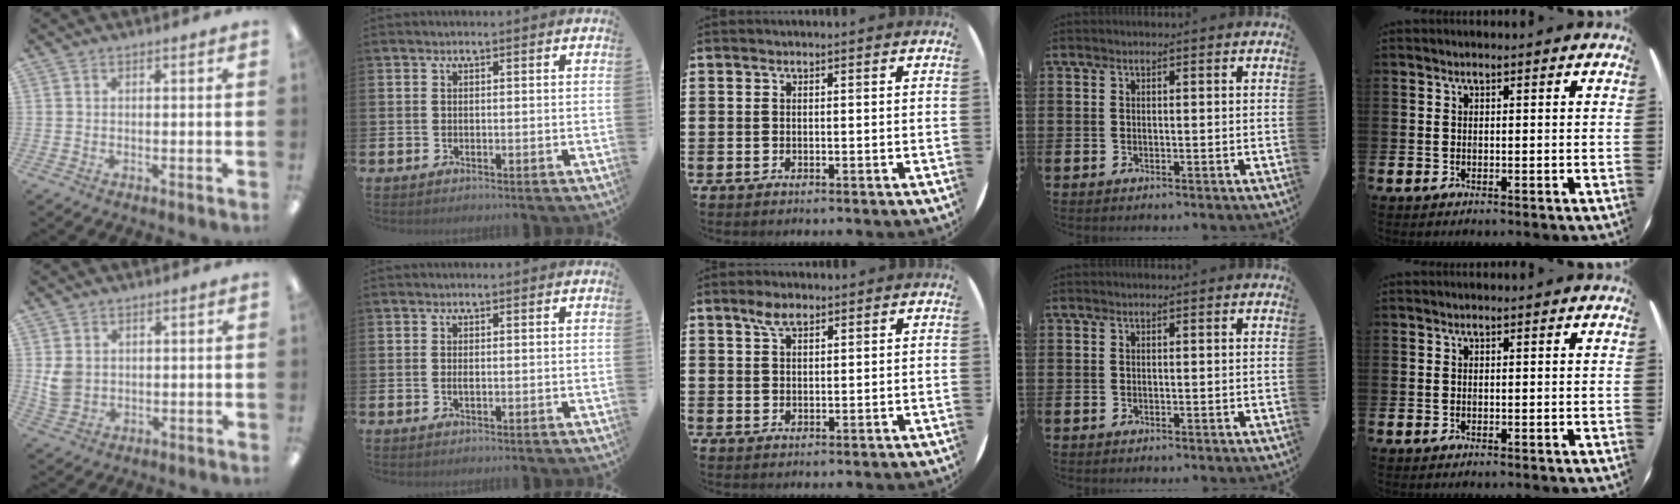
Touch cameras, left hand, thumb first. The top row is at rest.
{"thumb": {"total": 5.2, "force": [1.5, 4.4, 2.2], "torque": [-0.031, 0.005, 0.031]}, "index": {"total": 0.6, "force": [-0.1, 0.2, 0.6], "torque": [-0.015, 0.001, -0.001]}, "middle": {"total": 3.1, "force": [2.2, 1.3, 1.8], "torque": [-0.031, 0.005, 0.037]}}